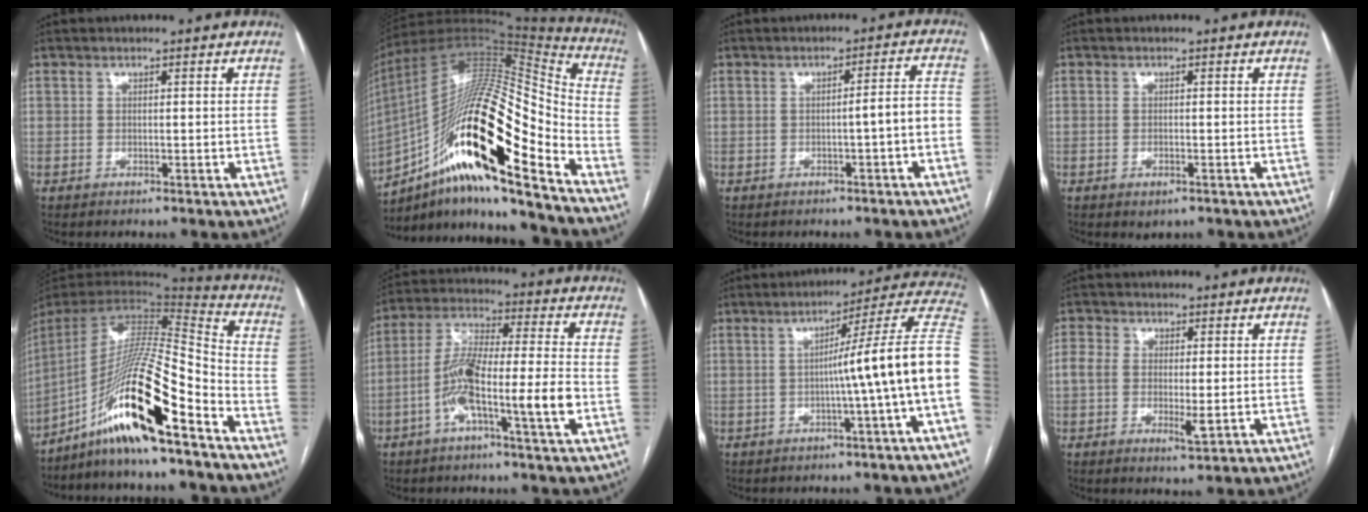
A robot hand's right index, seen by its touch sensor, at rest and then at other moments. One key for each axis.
{"total": 28.8, "fx": -14.3, "fy": 4.8, "fz": 24.5, "tx": -0.426, "ty": -0.004, "tz": -0.249}
{"total": 4.0, "fx": -1.6, "fy": 0.0, "fz": 3.7, "tx": -0.041, "ty": 0.015, "tz": -0.023}
{"total": 1.7, "fx": -0.9, "fy": 0.9, "fz": 1.2, "tx": -0.018, "ty": -0.001, "tz": -0.004}
{"total": 20.4, "fx": -12.8, "fy": 0.6, "fz": 15.8, "tx": -0.315, "ty": -0.008, "tz": -0.237}
{"total": 12.2, "fx": -4.1, "fy": 0.6, "fz": 11.5, "tx": -0.224, "ty": 0.012, "tz": -0.080}
{"total": 13.4, "fx": -1.8, "fy": -2.6, "fz": 13.0, "tx": -0.151, "ty": 0.026, "tz": -0.037}
{"total": 5.2, "fx": -0.4, "fy": 2.5, "fz": 4.5, "tx": -0.087, "ty": -0.006, "tz": -0.007}